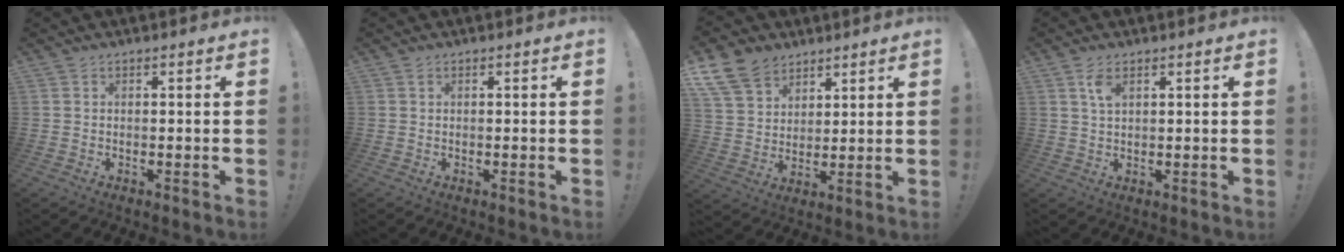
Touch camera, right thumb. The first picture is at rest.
{"total": 0.0}
{"total": 12.1, "force": [8.1, 8.1, 4.1], "torque": [-0.077, -0.052, 0.162]}
{"total": 3.7, "force": [1.7, 1.6, 2.8], "torque": [-0.053, -0.002, 0.028]}